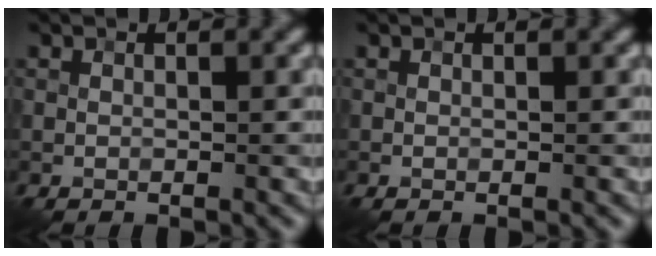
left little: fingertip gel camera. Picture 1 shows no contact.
{"total": 0.0}